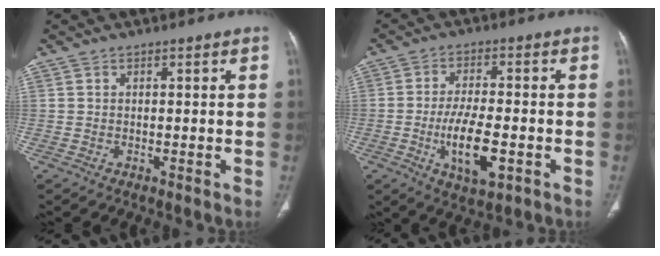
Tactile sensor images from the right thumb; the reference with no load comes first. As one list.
[{"total": 10.1, "force": [-3.0, 4.0, 8.8], "torque": [-0.156, 0.001, -0.048]}]